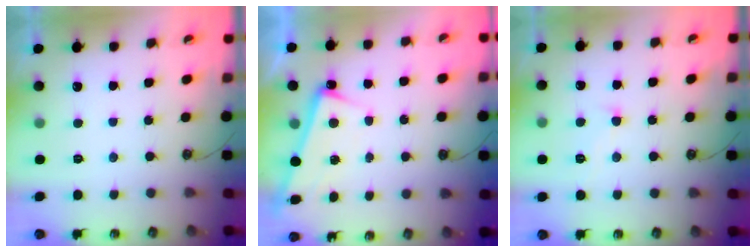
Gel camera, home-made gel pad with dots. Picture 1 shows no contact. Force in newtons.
{"total": 4.7, "press": 4.7, "slide": 0.3}
{"total": 0.6, "press": 0.4, "slide": 0.4}